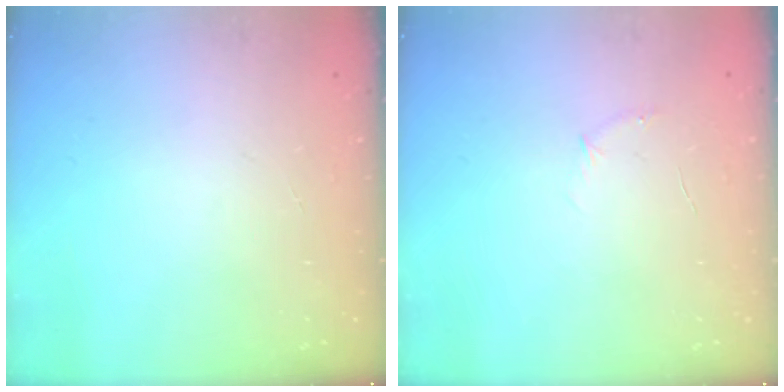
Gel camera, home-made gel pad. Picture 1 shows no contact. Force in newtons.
{"total": 3.7, "press": 3.6, "slide": 1.0}